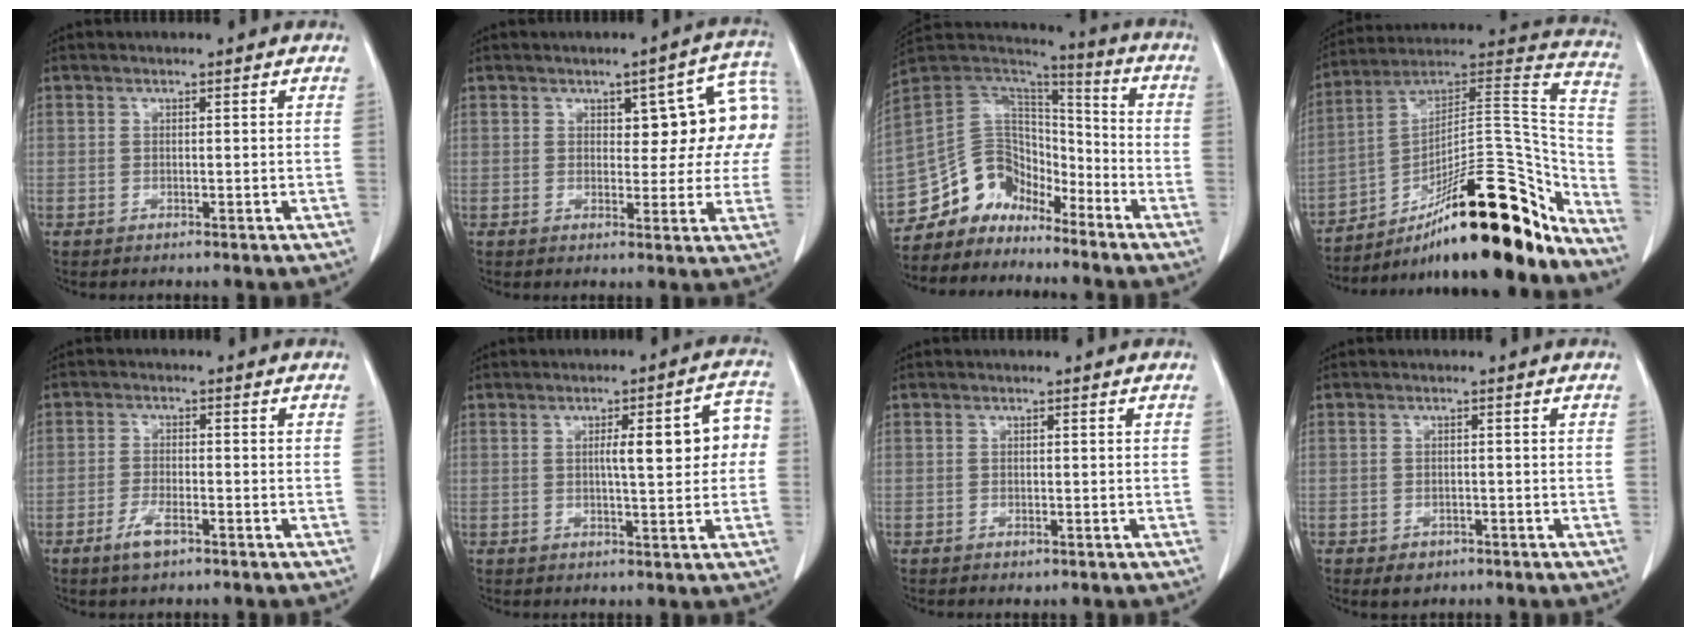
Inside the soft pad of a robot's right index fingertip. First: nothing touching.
{"total": 10.0, "force": [2.4, 4.3, 8.6], "torque": [-0.082, 0.031, 0.028]}
{"total": 11.6, "force": [-9.5, 6.1, 2.3], "torque": [-0.039, 0.070, -0.179]}
{"total": 28.3, "force": [-19.2, 6.1, 20.0], "torque": [-0.225, 0.039, -0.289]}
{"total": 3.7, "force": [-2.3, 1.1, 2.7], "torque": [-0.057, -0.001, -0.043]}
{"total": 8.7, "force": [0.8, 1.7, 8.5], "torque": [-0.110, 0.023, 0.010]}
{"total": 0.5, "force": [-0.3, 0.3, 0.3], "torque": [-0.006, -0.001, -0.002]}
{"total": 2.3, "force": [-1.5, 1.6, 0.9], "torque": [-0.011, 0.001, -0.013]}